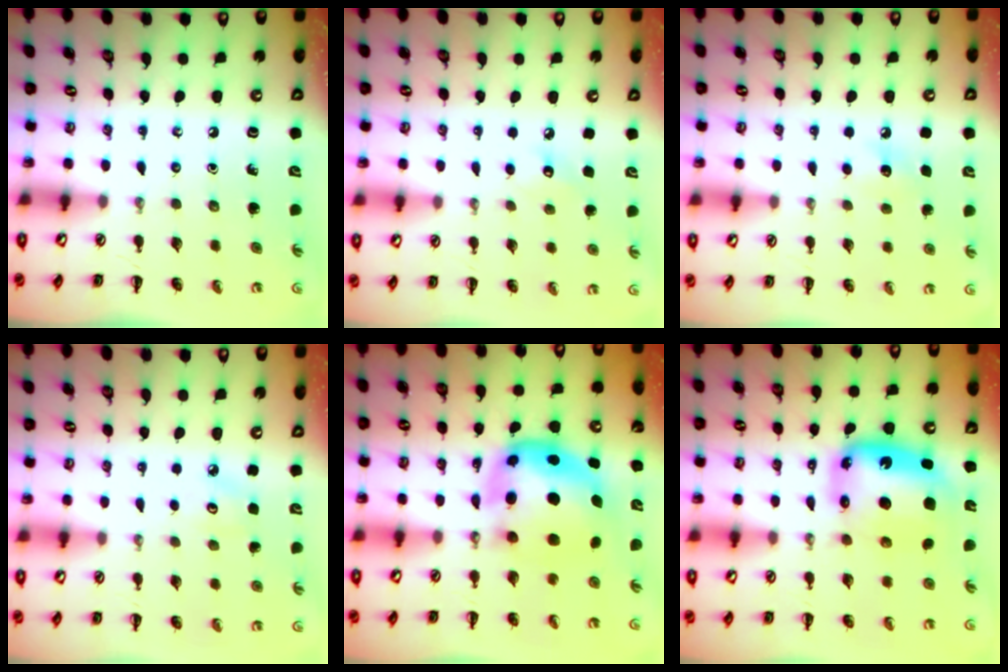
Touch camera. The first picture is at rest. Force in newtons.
{"total": 5.7, "press": 5.6, "slide": 1.2}
{"total": 7.8, "press": 7.5, "slide": 2.1}
{"total": 2.9, "press": 2.8, "slide": 0.7}
{"total": 8.2, "press": 8.0, "slide": 2.1}
{"total": 11.7, "press": 11.2, "slide": 3.2}